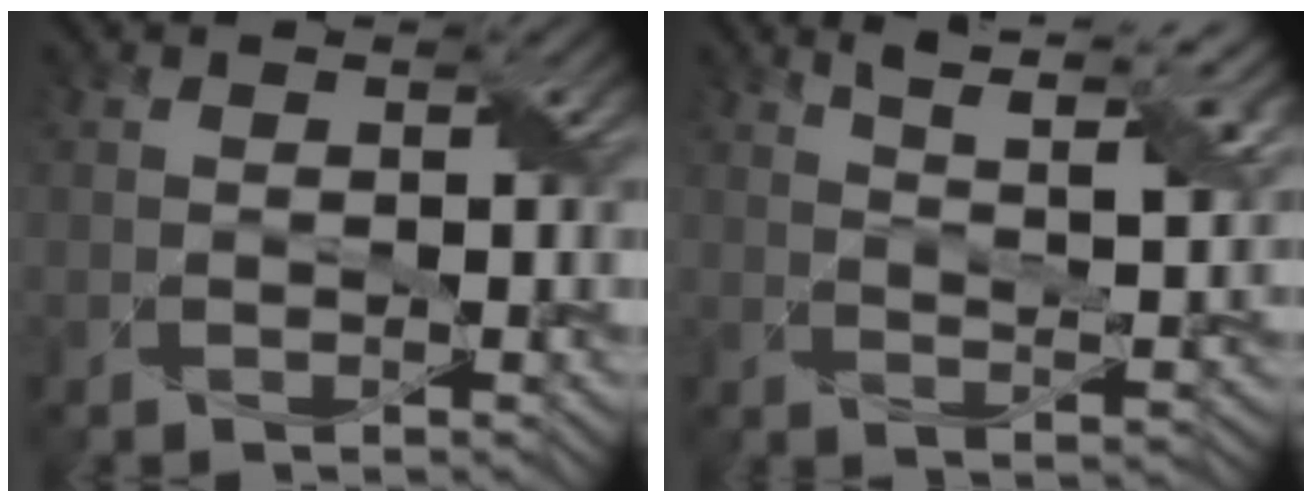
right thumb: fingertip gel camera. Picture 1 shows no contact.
{"total": 12.5, "force": [8.4, 3.2, 8.7], "torque": [-0.144, 0.023, 0.110]}